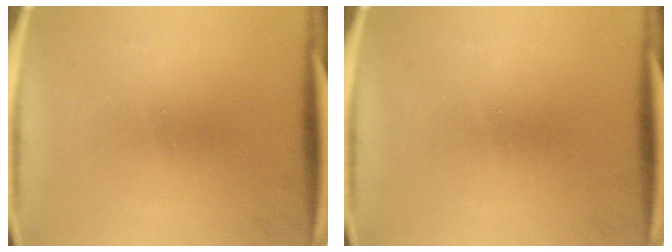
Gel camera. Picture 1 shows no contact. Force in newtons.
{"total": 0.0}